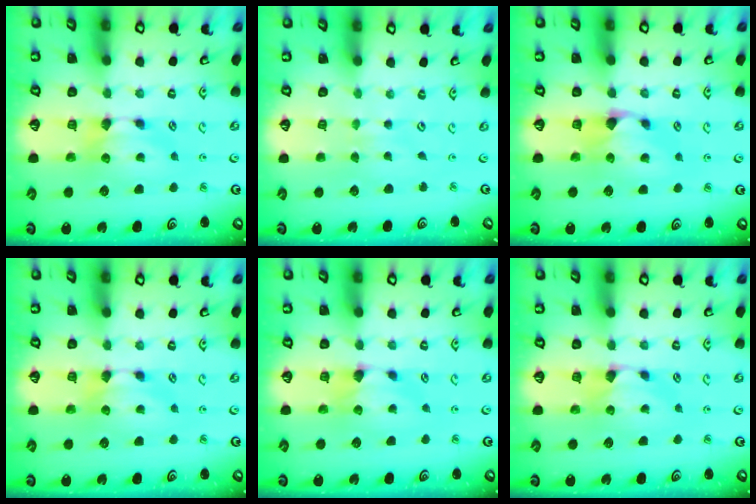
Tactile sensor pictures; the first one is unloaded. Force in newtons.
{"total": 4.3, "press": 4.3, "slide": 0.2}
{"total": 1.0, "press": 0.3, "slide": 0.9}
{"total": 0.0}
{"total": 1.1, "press": 0.9, "slide": 0.5}
{"total": 0.8, "press": 0.3, "slide": 0.7}